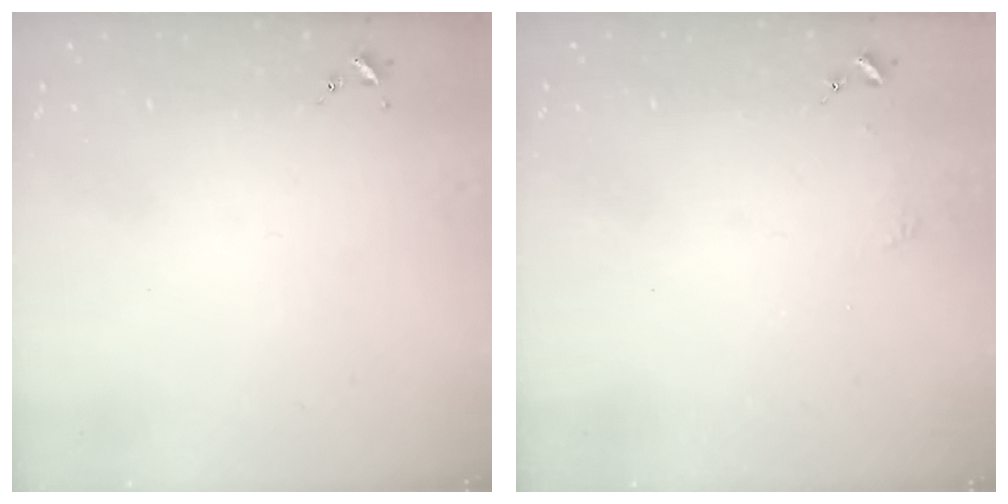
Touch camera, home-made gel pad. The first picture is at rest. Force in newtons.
{"total": 2.4, "press": 2.4, "slide": 0.2}